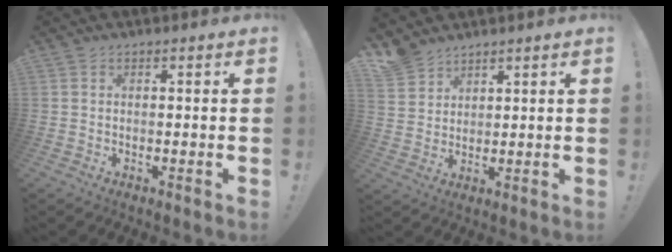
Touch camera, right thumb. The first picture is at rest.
{"total": 5.3, "force": [4.4, 2.8, 0.9], "torque": [-0.024, -0.034, 0.088]}